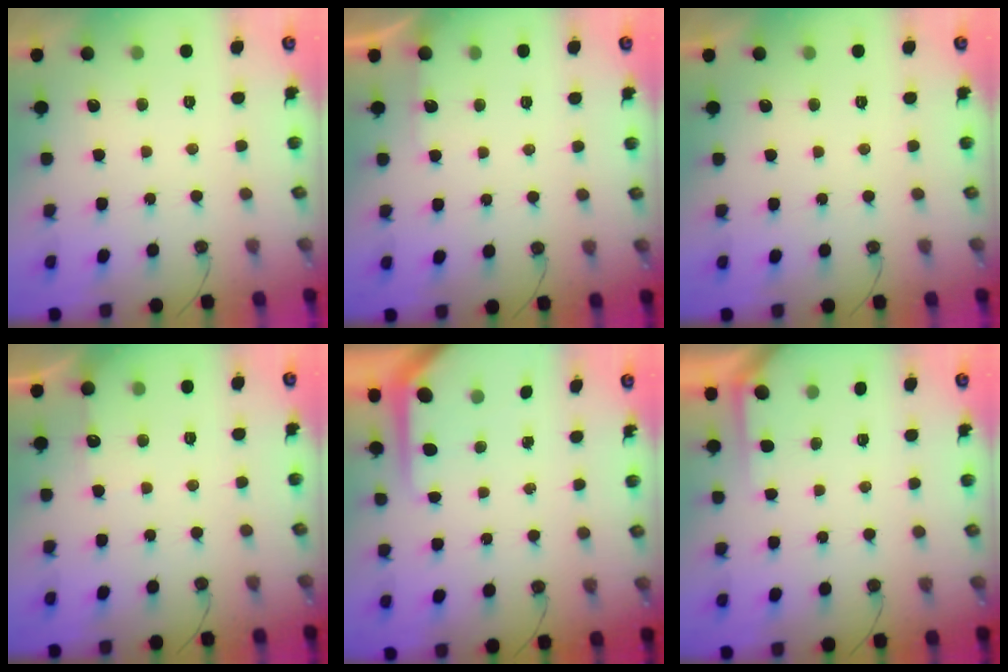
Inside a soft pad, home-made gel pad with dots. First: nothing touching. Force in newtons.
{"total": 3.2, "press": 3.2, "slide": 0.5}
{"total": 0.0}
{"total": 2.8, "press": 2.8, "slide": 0.4}
{"total": 5.5, "press": 5.5, "slide": 0.5}
{"total": 1.7, "press": 1.7, "slide": 0.3}